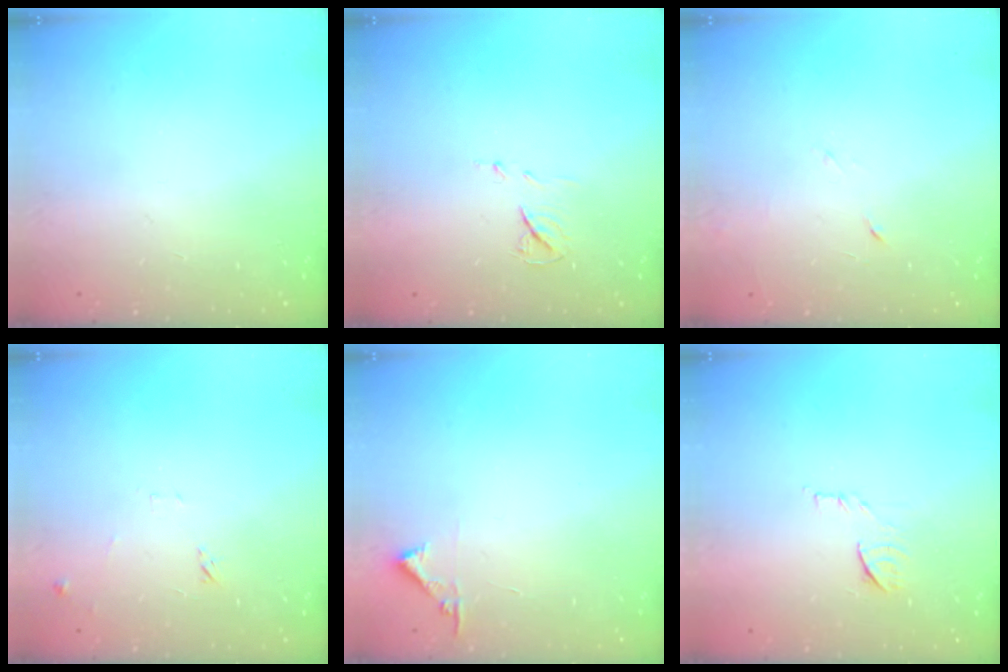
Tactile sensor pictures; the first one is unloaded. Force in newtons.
{"total": 5.8, "press": 5.8, "slide": 0.5}
{"total": 3.8, "press": 3.7, "slide": 0.9}
{"total": 9.4, "press": 9.4, "slide": 0.6}
{"total": 4.4, "press": 4.4, "slide": 0.4}
{"total": 7.8, "press": 7.7, "slide": 0.7}